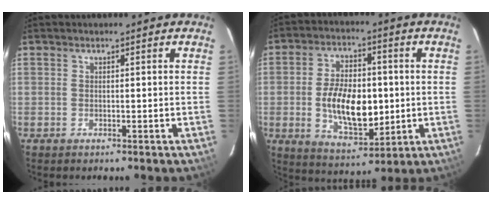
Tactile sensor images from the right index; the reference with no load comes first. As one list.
[{"total": 14.1, "force": [-1.1, 7.5, 11.9], "torque": [-0.221, 0.002, -0.007]}]